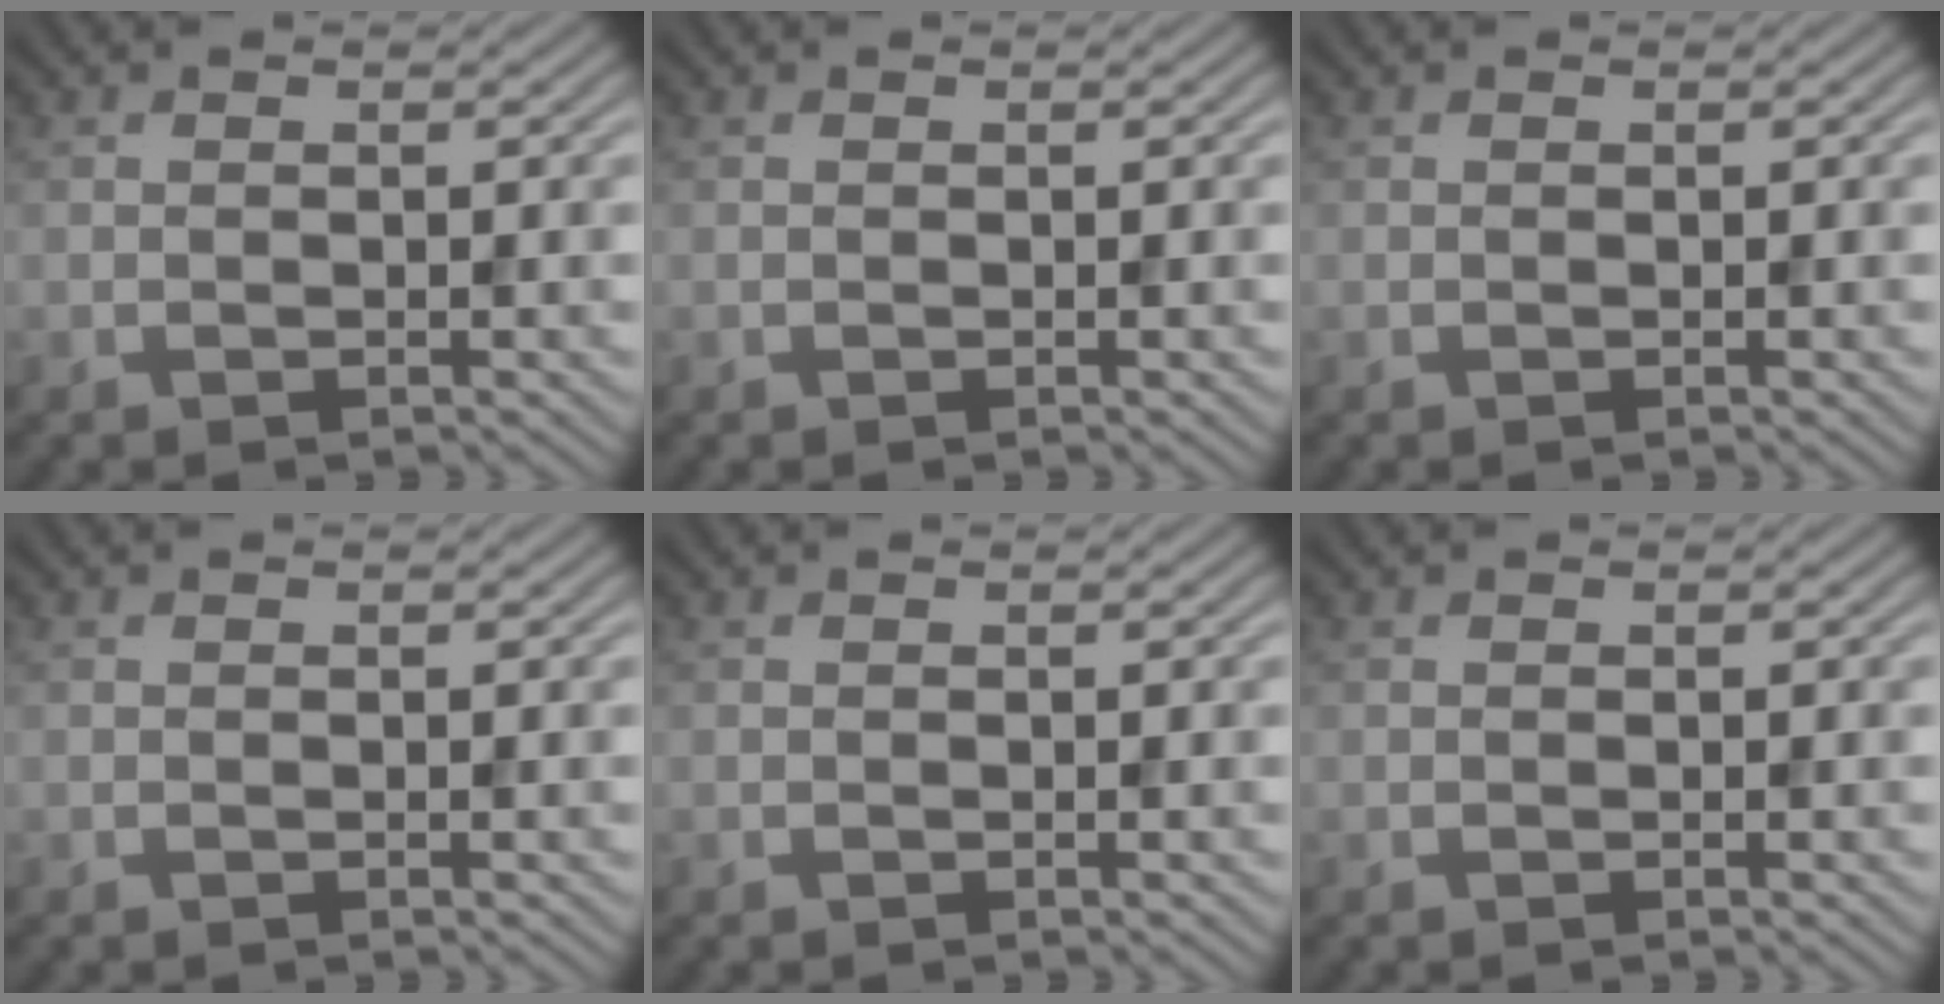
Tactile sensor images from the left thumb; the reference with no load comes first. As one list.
[{"total": 0.0}, {"total": 0.0}, {"total": 0.0}, {"total": 0.0}, {"total": 0.0}]